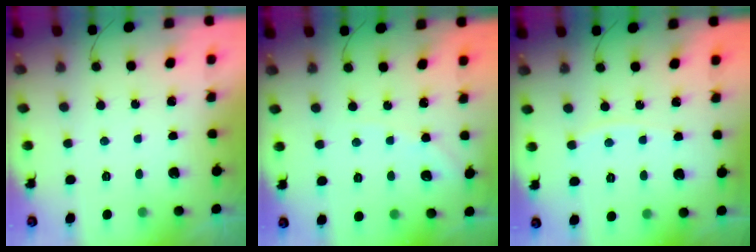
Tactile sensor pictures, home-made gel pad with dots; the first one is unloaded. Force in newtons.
{"total": 5.2, "press": 5.1, "slide": 0.7}
{"total": 2.6, "press": 2.5, "slide": 0.4}